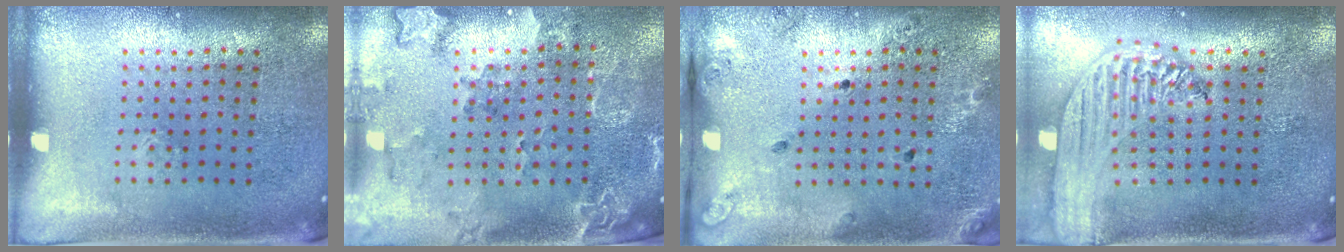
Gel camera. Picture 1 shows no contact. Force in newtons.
{"total": 2.2, "press": 1.9, "slide": 1.1}
{"total": 1.2, "press": 1.1, "slide": 0.5}
{"total": 2.7, "press": 2.2, "slide": 1.6}